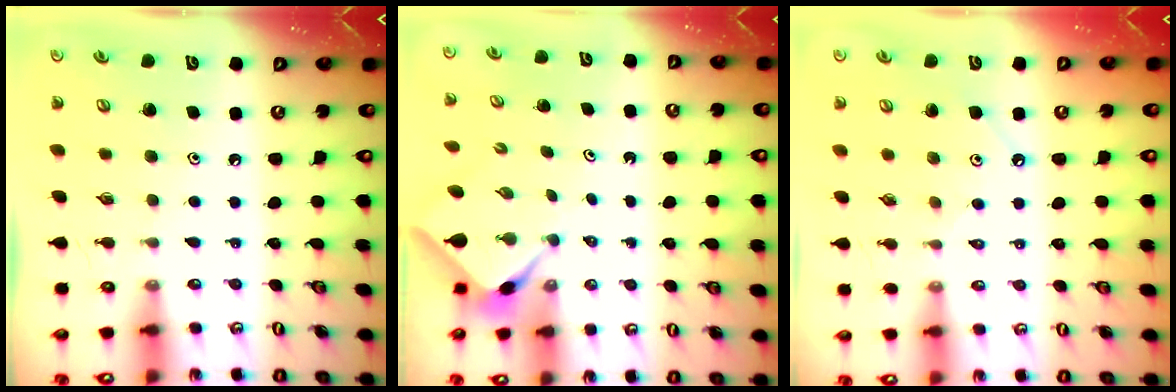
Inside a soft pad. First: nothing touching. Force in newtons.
{"total": 2.3, "press": 2.2, "slide": 0.3}
{"total": 2.6, "press": 2.6, "slide": 0.4}